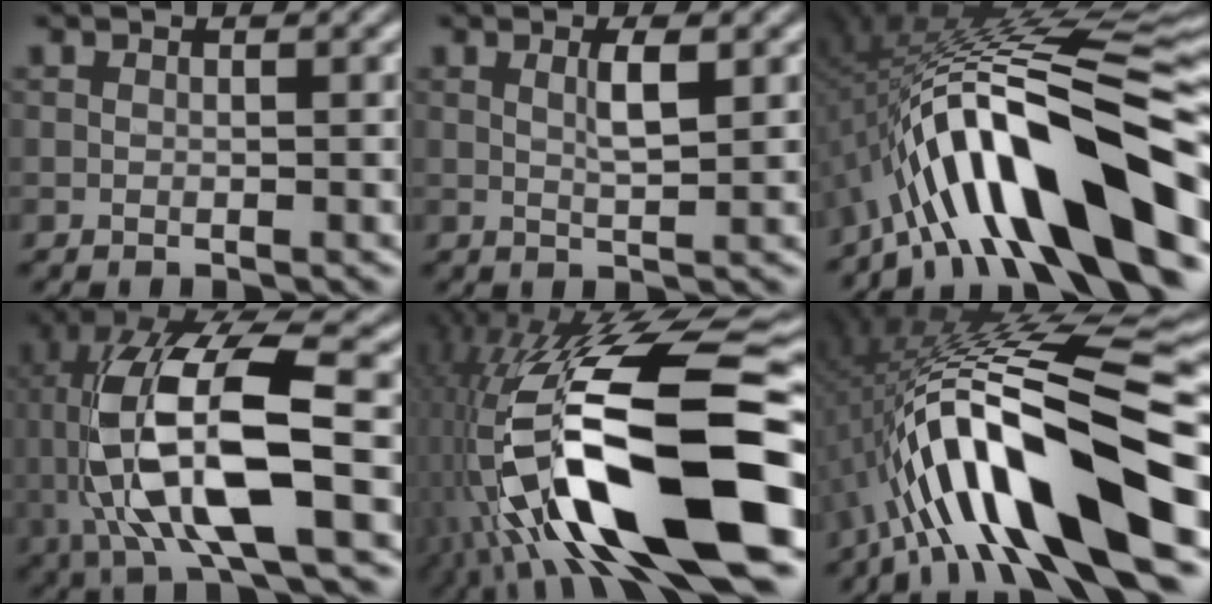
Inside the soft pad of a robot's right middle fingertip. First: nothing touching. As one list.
[{"total": 1.8, "force": [0.7, 0.2, 1.6], "torque": [-0.033, 0.004, 0.019]}, {"total": 14.8, "force": [-6.1, 3.7, 12.9], "torque": [-0.199, 0.033, -0.086]}, {"total": 12.8, "force": [-0.8, 4.7, 11.9], "torque": [-0.252, 0.005, -0.013]}, {"total": 17.2, "force": [-6.5, 6.0, 14.7], "torque": [-0.247, 0.006, -0.101]}, {"total": 13.8, "force": [-4.8, 3.5, 12.5], "torque": [-0.210, 0.028, -0.068]}]